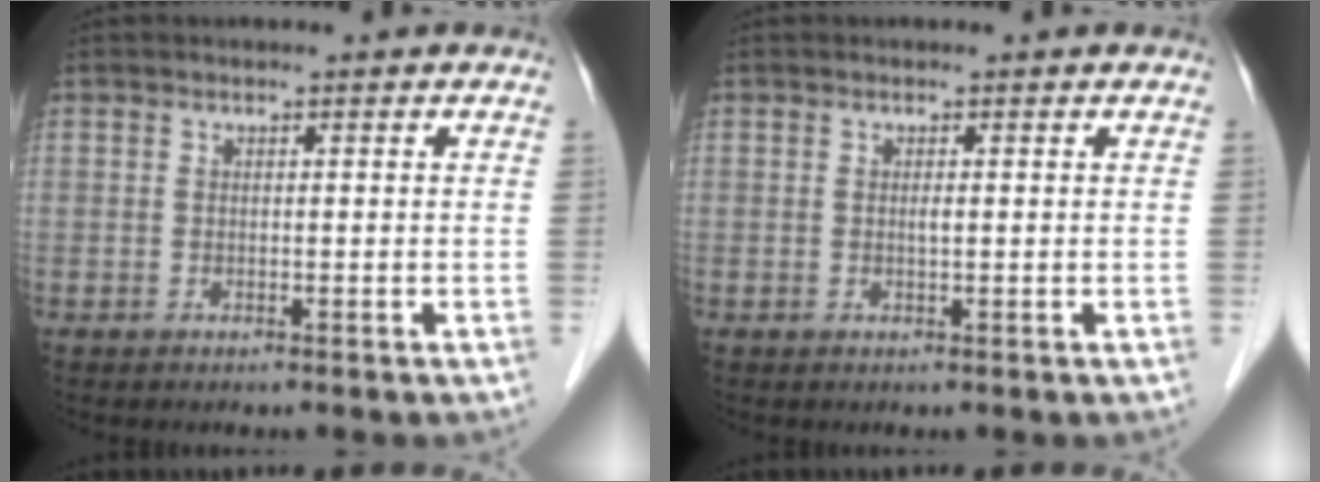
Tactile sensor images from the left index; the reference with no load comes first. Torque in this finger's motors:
{"motor_torque": [0.34, 0.18, 0.02, 0.01]}